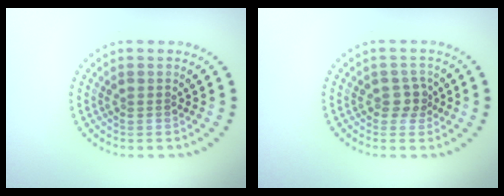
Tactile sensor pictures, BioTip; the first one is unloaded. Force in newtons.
{"total": 1.6, "press": 1.4, "slide": 0.7}